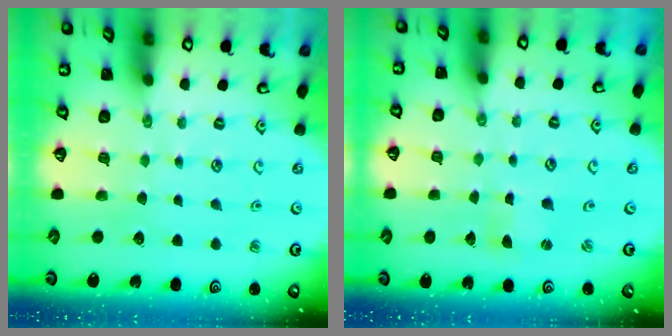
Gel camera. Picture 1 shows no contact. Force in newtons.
{"total": 1.1, "press": 1.0, "slide": 0.3}